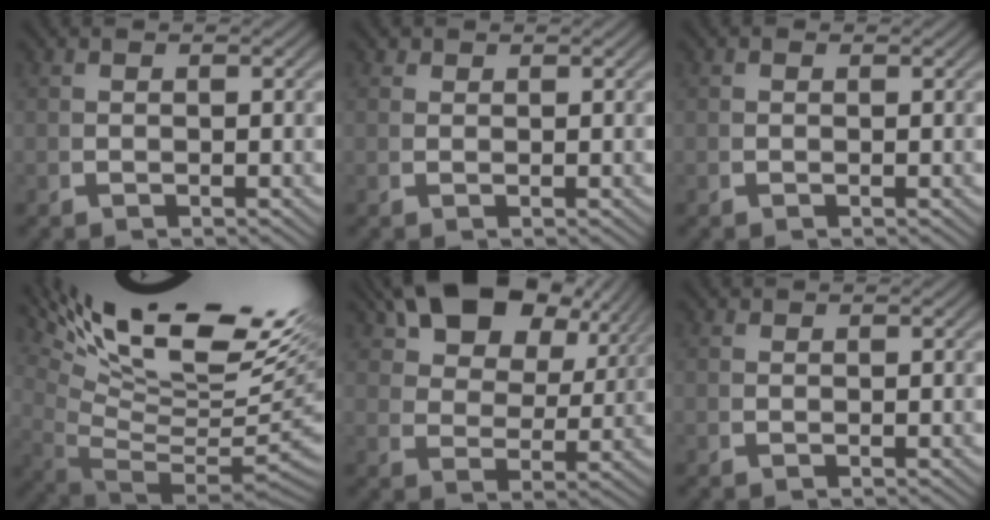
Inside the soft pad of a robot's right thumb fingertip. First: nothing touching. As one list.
[{"total": 1.1, "force": [1.0, 0.4, 0.0], "torque": [0.005, 0.001, 0.020]}, {"total": 0.0}, {"total": 20.2, "force": [5.7, 11.8, 15.3], "torque": [-0.232, -0.015, 0.095]}, {"total": 10.0, "force": [6.8, 4.4, 5.9], "torque": [-0.104, 0.014, 0.113]}, {"total": 0.7, "force": [0.6, 0.1, -0.1], "torque": [0.007, 0.001, 0.013]}]